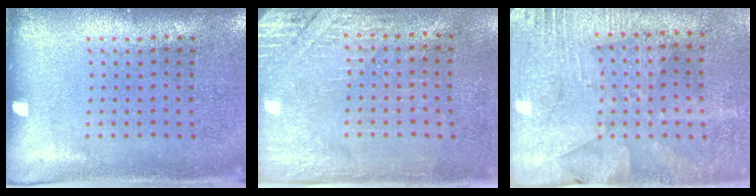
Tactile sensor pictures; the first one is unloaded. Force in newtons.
{"total": 2.7, "press": 2.4, "slide": 1.2}
{"total": 2.9, "press": 2.8, "slide": 0.8}